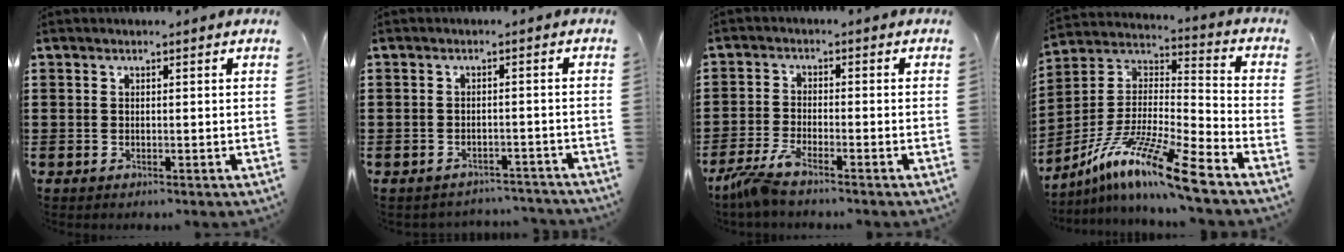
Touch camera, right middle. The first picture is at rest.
{"total": 2.2, "force": [-2.2, 0.3, 0.0], "torque": [-0.007, 0.000, -0.047]}
{"total": 4.5, "force": [-3.7, 0.3, 2.7], "torque": [-0.080, -0.017, -0.077]}
{"total": 13.0, "force": [-9.9, 0.2, 8.5], "torque": [-0.176, 0.000, -0.198]}